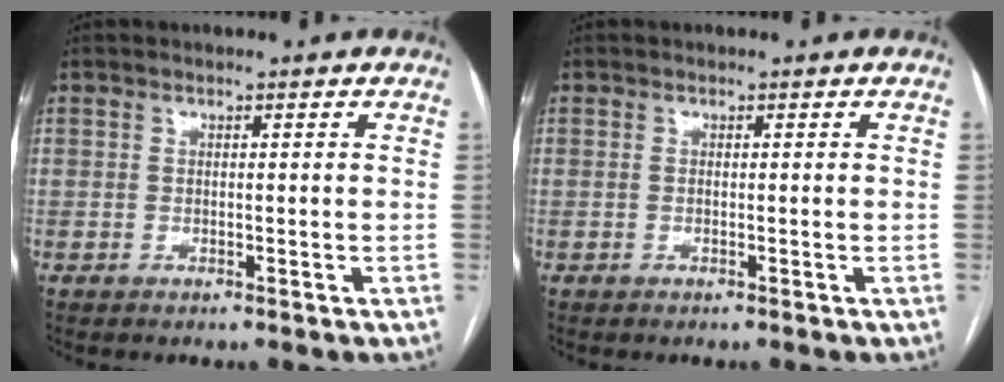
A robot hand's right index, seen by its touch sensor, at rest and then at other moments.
{"total": 0.0}